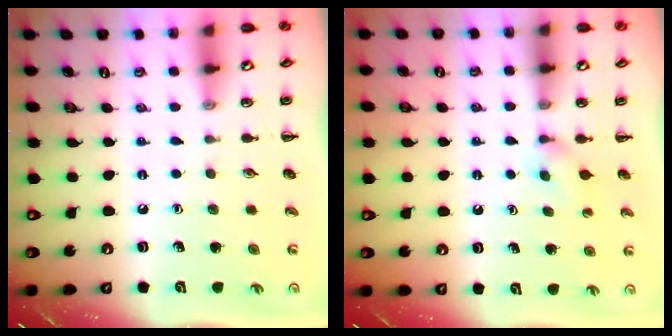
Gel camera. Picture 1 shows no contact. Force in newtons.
{"total": 2.8, "press": 2.5, "slide": 1.2}